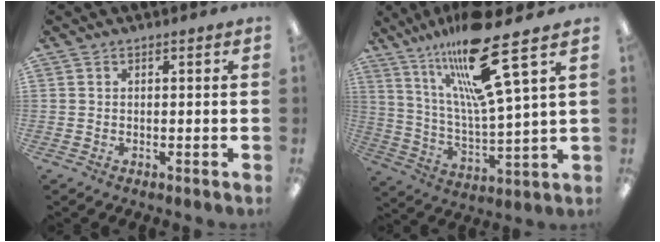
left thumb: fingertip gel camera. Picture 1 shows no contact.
{"total": 20.5, "force": [13.5, 3.3, 15.1], "torque": [-0.284, -0.061, 0.210]}